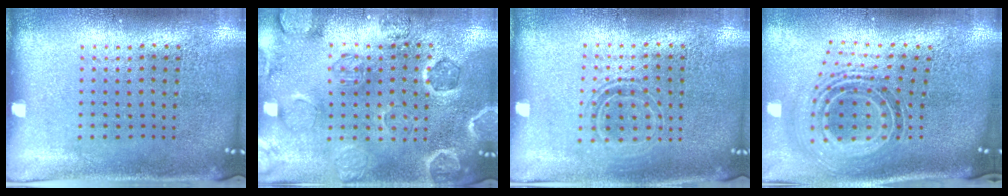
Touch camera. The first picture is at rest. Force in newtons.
{"total": 1.1, "press": 1.0, "slide": 0.2}
{"total": 1.4, "press": 1.2, "slide": 0.8}
{"total": 1.7, "press": 1.3, "slide": 1.1}